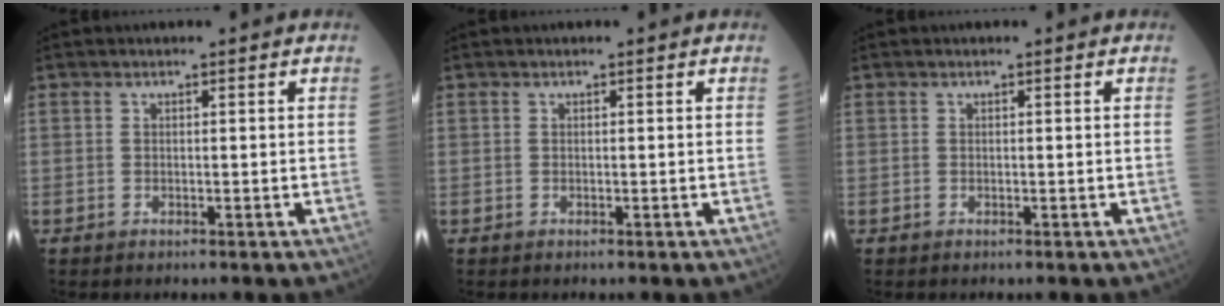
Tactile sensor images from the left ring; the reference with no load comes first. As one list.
[{"total": 0.0}, {"total": 0.0}]